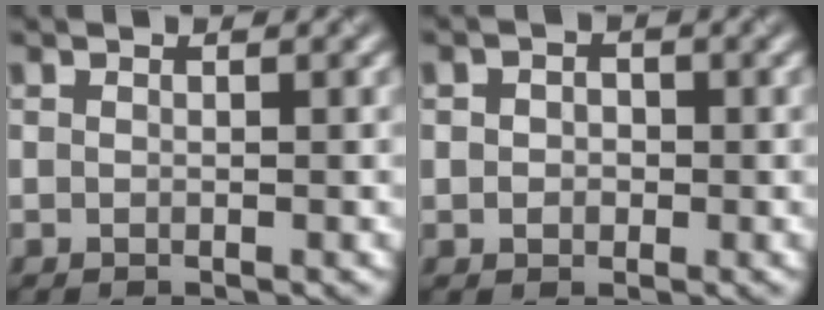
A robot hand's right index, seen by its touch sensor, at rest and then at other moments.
{"total": 1.2, "force": [0.2, 1.1, 0.3], "torque": [0.002, 0.009, -0.007]}